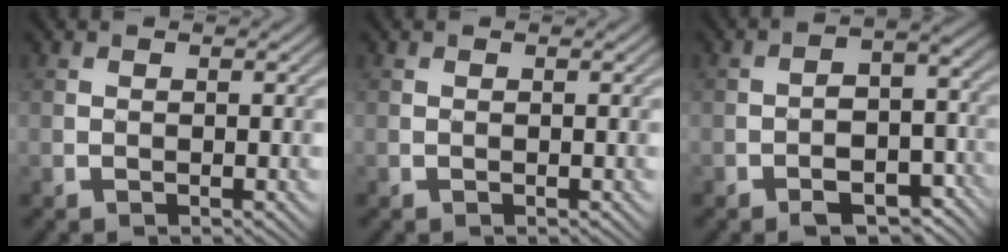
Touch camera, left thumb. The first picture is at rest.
{"total": 0.0}
{"total": 8.6, "force": [-4.8, 4.6, 5.4], "torque": [-0.077, -0.022, -0.074]}